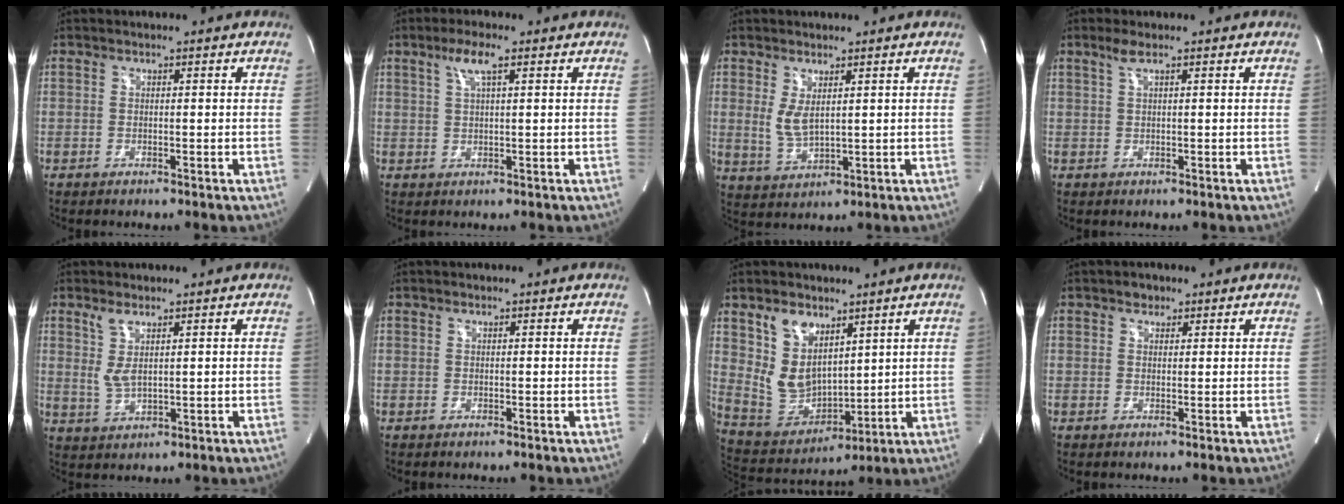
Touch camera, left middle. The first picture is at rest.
{"total": 3.9, "force": [2.0, 0.4, 3.3], "torque": [-0.070, 0.007, 0.040]}
{"total": 4.1, "force": [1.3, 1.6, 3.5], "torque": [-0.078, -0.008, 0.041]}
{"total": 1.8, "force": [1.2, 0.0, 1.4], "torque": [-0.037, 0.009, 0.026]}
{"total": 3.7, "force": [1.6, 1.0, 3.1], "torque": [-0.073, -0.002, 0.042]}
{"total": 0.0}
{"total": 9.7, "force": [5.1, 6.2, 5.5], "torque": [-0.114, 0.004, 0.118]}
{"total": 1.5, "force": [1.0, 1.1, 0.4], "torque": [-0.005, 0.001, 0.013]}